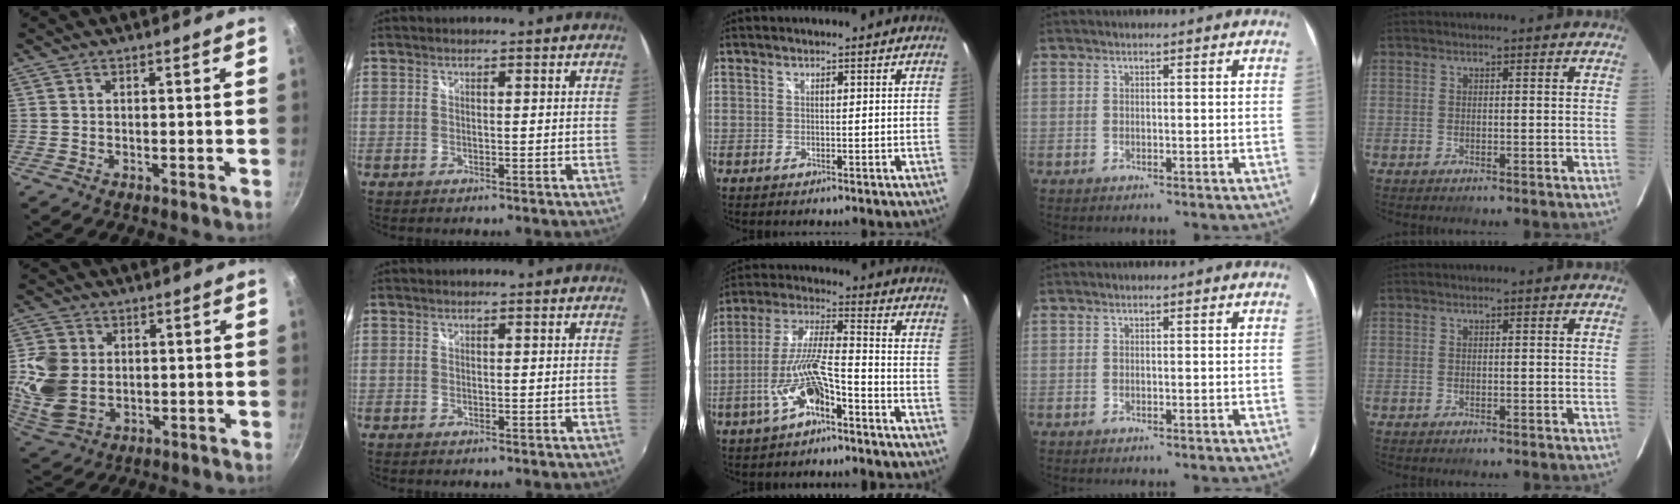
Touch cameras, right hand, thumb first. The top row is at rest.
{"thumb": {"total": 11.6, "force": [0.8, 8.9, 7.4], "torque": [-0.139, -0.013, 0.024]}, "middle": {"total": 11.0, "force": [-5.9, 2.6, 9.0], "torque": [-0.195, 0.001, -0.104]}}